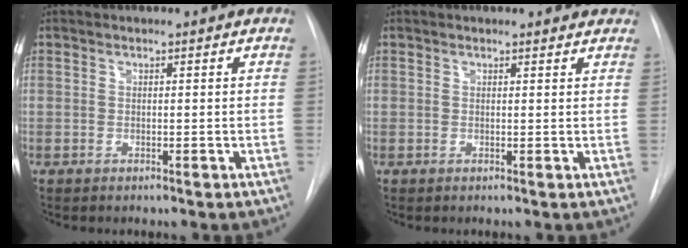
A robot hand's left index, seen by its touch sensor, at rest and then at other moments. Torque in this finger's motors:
{"motor_torque": [0.87, -0.97, 0.05, 0.00]}